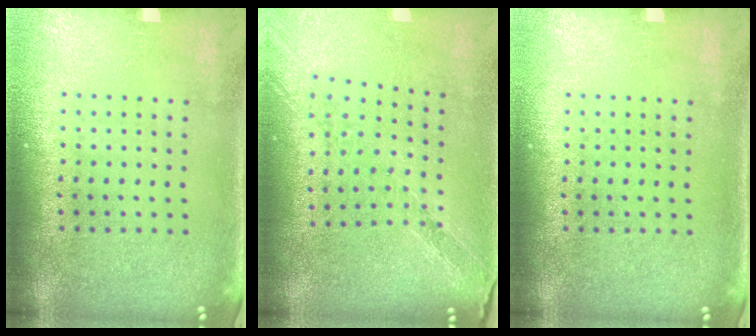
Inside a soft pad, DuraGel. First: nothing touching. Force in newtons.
{"total": 1.1, "press": 1.1, "slide": 0.0}
{"total": 0.0}